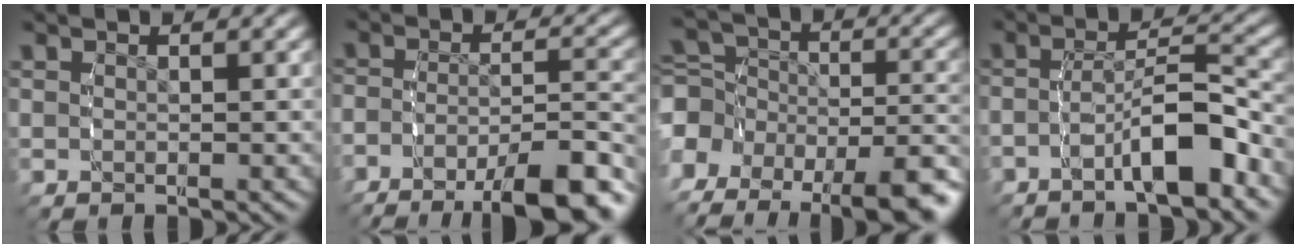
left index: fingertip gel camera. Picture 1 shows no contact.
{"total": 10.4, "force": [-8.1, 3.8, 5.3], "torque": [-0.061, -0.014, -0.122]}
{"total": 12.0, "force": [-5.1, 8.8, 6.5], "torque": [-0.122, -0.028, -0.083]}
{"total": 5.0, "force": [-3.5, 1.3, 3.3], "torque": [-0.056, 0.002, -0.054]}